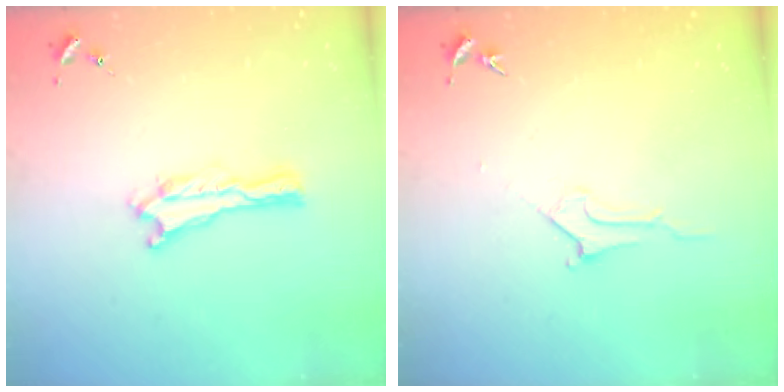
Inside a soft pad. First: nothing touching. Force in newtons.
{"total": 2.8, "press": 2.8, "slide": 0.4}